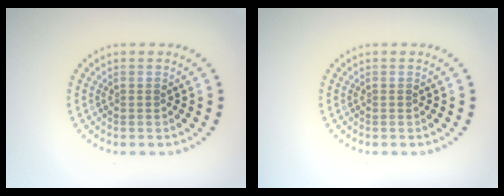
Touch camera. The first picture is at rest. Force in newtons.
{"total": 0.0}